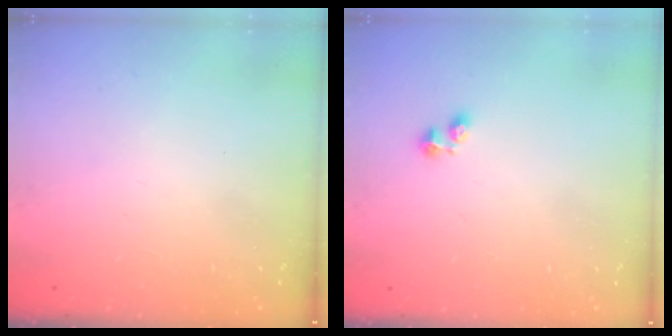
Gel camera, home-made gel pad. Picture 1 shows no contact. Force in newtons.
{"total": 1.8, "press": 1.7, "slide": 0.4}